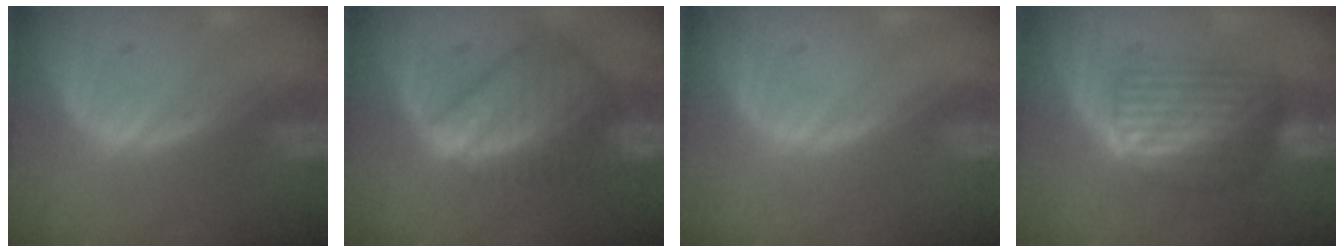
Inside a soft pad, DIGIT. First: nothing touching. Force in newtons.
{"total": 8.9, "press": 7.6, "slide": 4.5}
{"total": 0.0}
{"total": 6.2, "press": 6.1, "slide": 1.4}